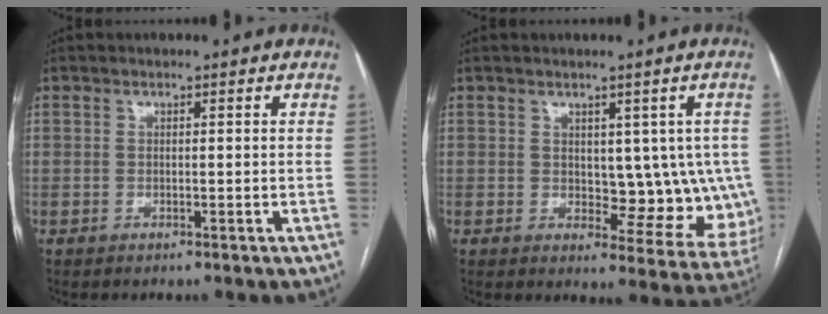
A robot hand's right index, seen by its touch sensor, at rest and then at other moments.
{"total": 9.7, "force": [0.9, 5.3, 8.0], "torque": [-0.073, 0.002, 0.022]}